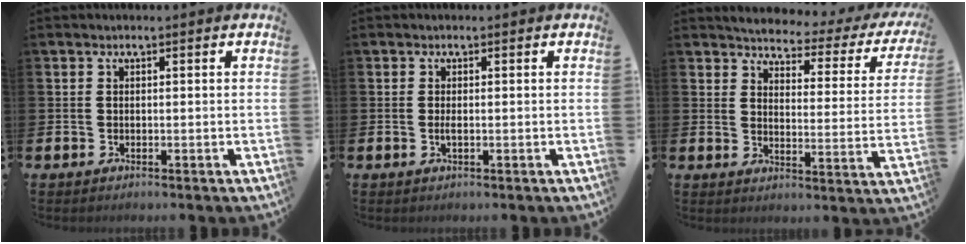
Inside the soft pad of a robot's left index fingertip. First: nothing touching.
{"total": 0.8, "force": [-0.1, 0.1, 0.8], "torque": [-0.015, -0.001, -0.002]}
{"total": 3.2, "force": [3.0, 1.0, 0.9], "torque": [-0.037, -0.031, 0.041]}